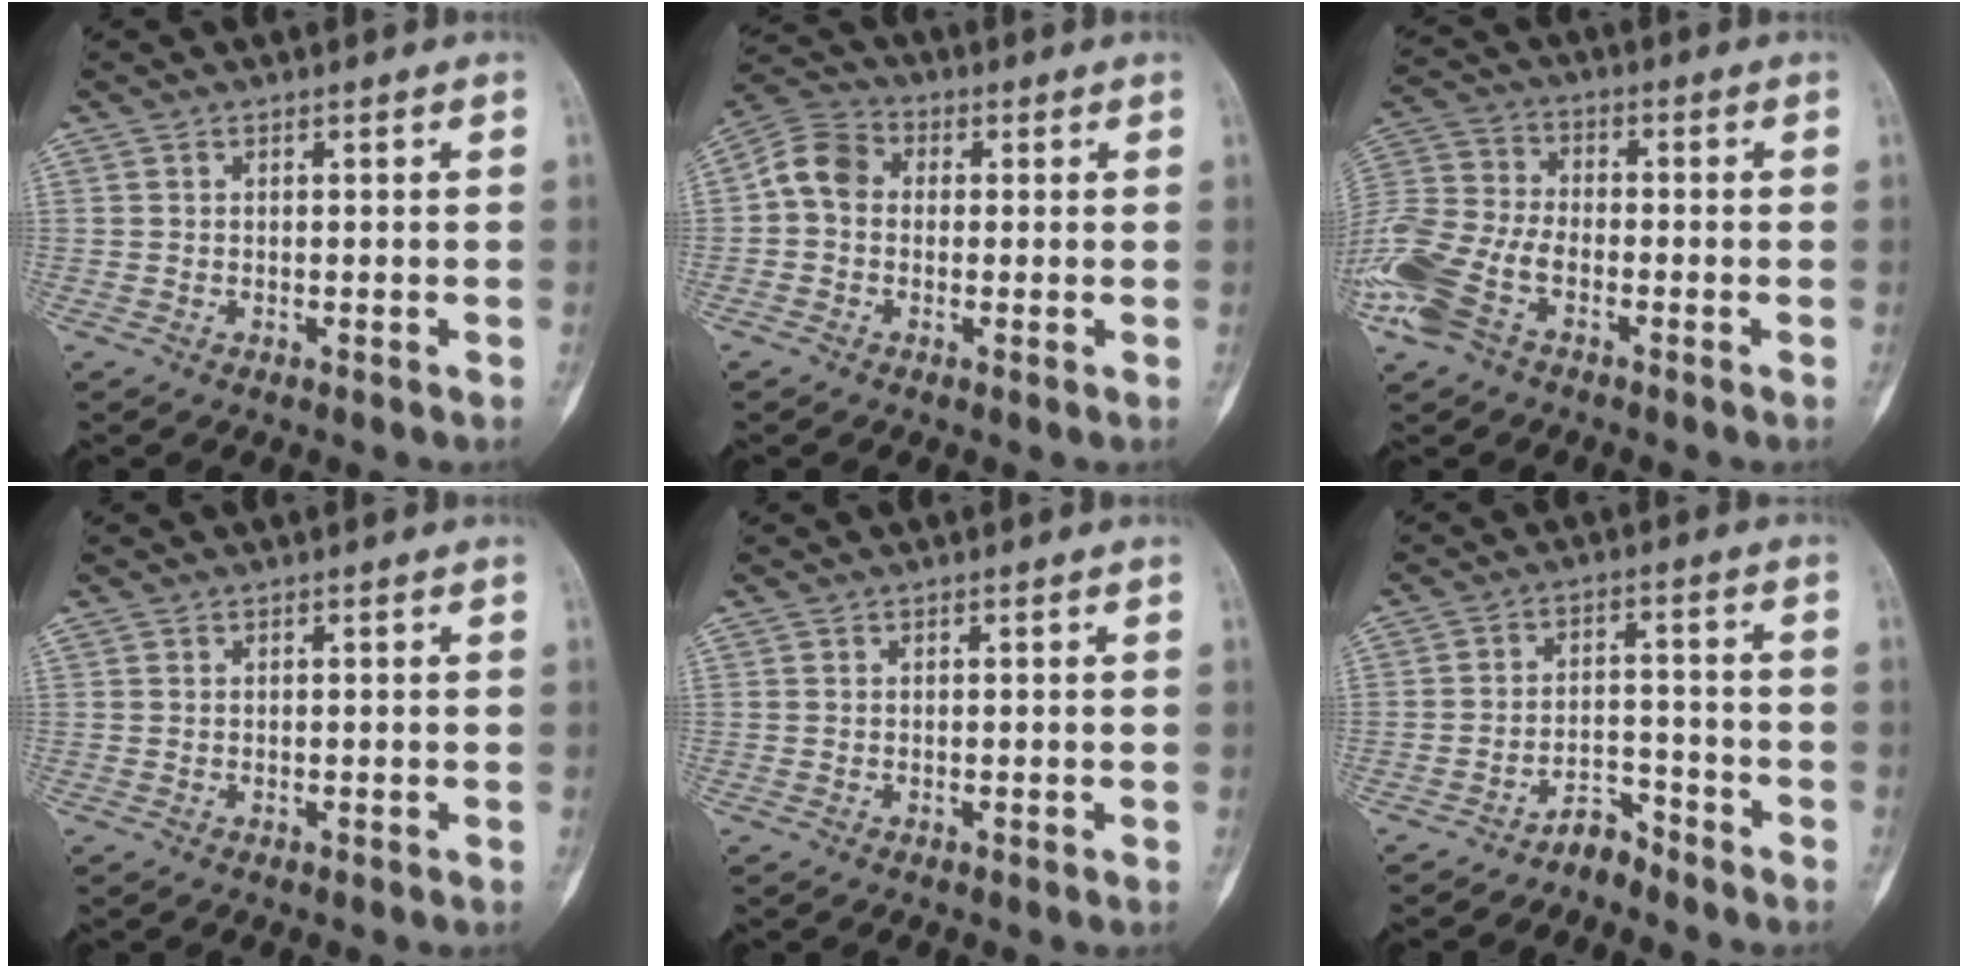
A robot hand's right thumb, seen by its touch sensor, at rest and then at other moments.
{"total": 7.3, "force": [0.1, 5.9, 4.4], "torque": [-0.071, 0.024, -0.012]}
{"total": 15.0, "force": [-6.3, 8.8, 10.4], "torque": [-0.243, 0.020, -0.130]}
{"total": 0.0}
{"total": 0.0}
{"total": 4.2, "force": [-3.9, 1.4, 0.6], "torque": [0.000, 0.045, -0.067]}